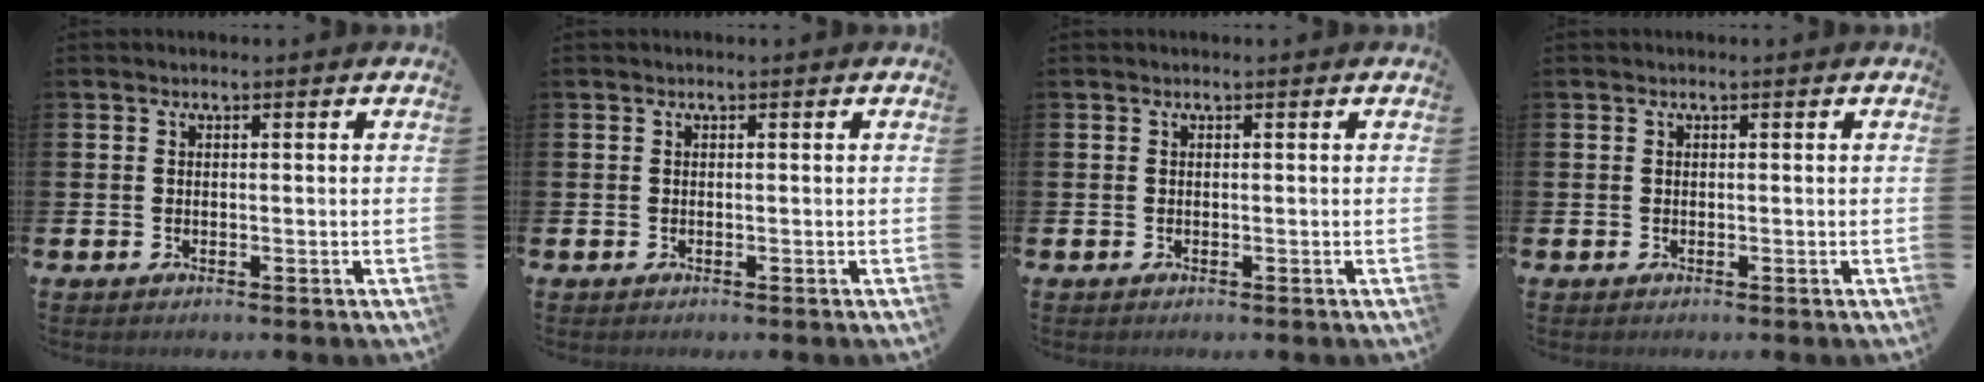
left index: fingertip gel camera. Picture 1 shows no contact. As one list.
[{"total": 0.0}, {"total": 0.0}, {"total": 0.0}]